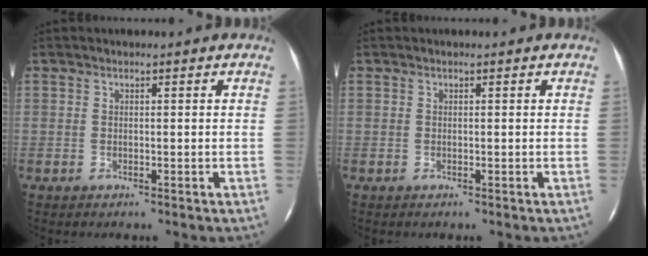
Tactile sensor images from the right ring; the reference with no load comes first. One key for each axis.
{"total": 0.0}